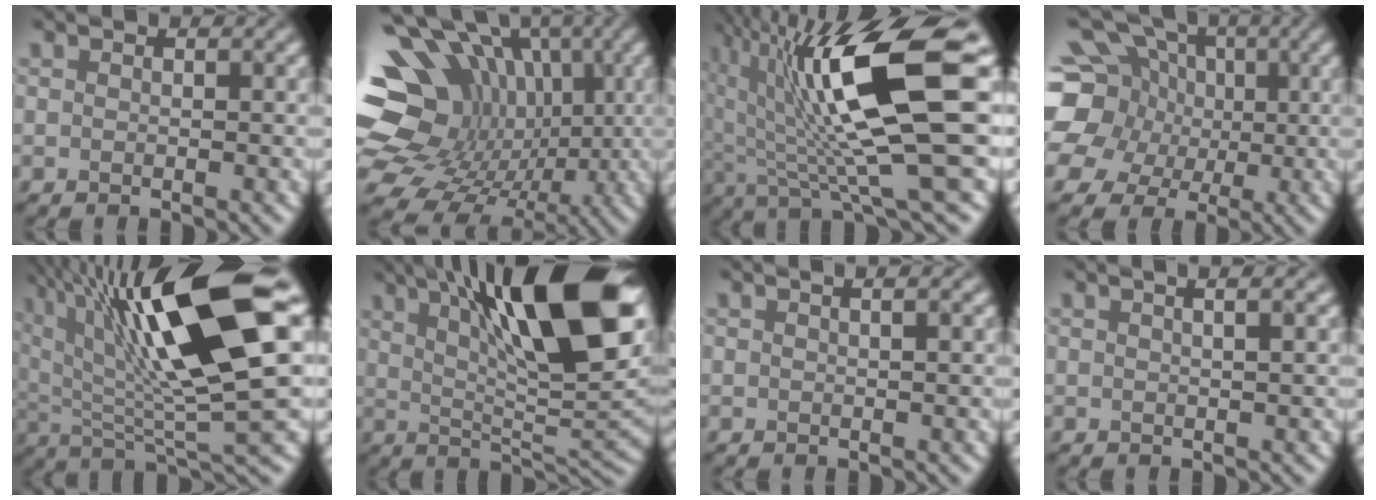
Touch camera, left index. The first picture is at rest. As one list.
[{"total": 18.7, "force": [1.8, 14.9, 11.1], "torque": [-0.217, 0.025, 0.026]}, {"total": 13.8, "force": [2.6, 3.2, 13.2], "torque": [-0.235, -0.006, 0.047]}, {"total": 15.5, "force": [2.7, 13.3, 7.4], "torque": [-0.191, 0.030, 0.014]}, {"total": 14.8, "force": [5.3, 3.3, 13.4], "torque": [-0.219, 0.010, 0.086]}, {"total": 15.4, "force": [6.7, 3.6, 13.4], "torque": [-0.208, 0.011, 0.112]}, {"total": 3.3, "force": [1.7, 1.5, 2.4], "torque": [-0.006, 0.020, -0.012]}, {"total": 4.6, "force": [2.4, 2.0, 3.3], "torque": [-0.013, 0.037, -0.005]}]